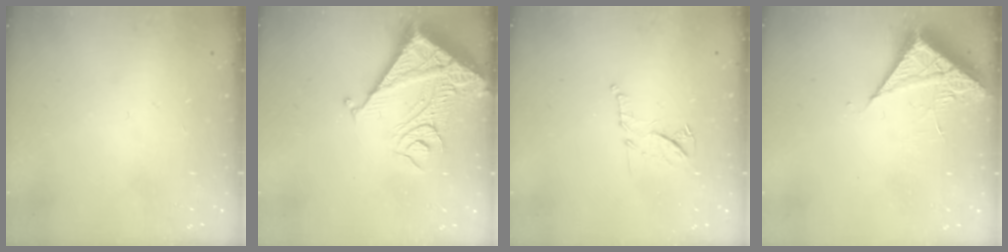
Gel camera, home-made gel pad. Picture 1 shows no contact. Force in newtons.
{"total": 16.7, "press": 16.6, "slide": 2.1}
{"total": 9.1, "press": 9.1, "slide": 0.2}
{"total": 6.2, "press": 6.2, "slide": 0.4}